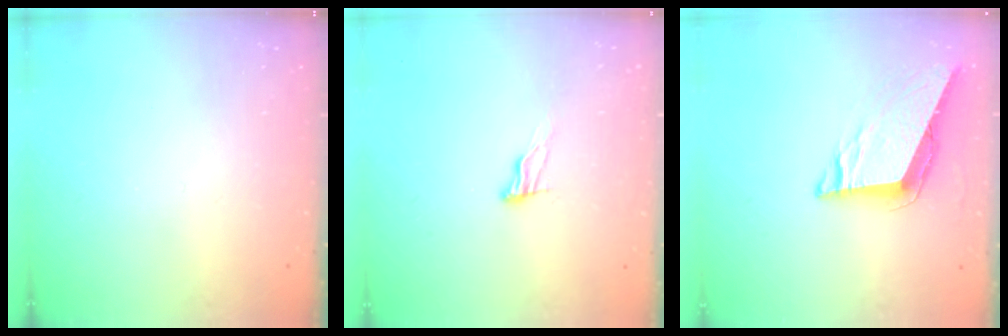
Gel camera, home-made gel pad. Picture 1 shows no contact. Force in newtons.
{"total": 5.8, "press": 5.8, "slide": 0.5}
{"total": 8.4, "press": 8.4, "slide": 0.9}